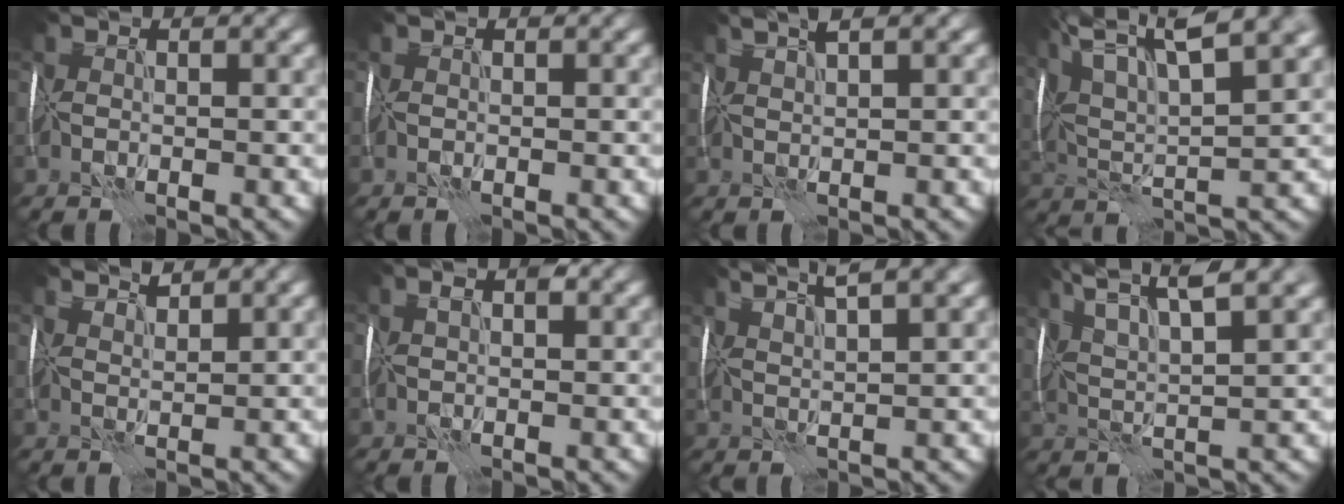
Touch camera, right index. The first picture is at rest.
{"total": 0.0}
{"total": 3.1, "force": [2.2, 0.4, 2.1], "torque": [-0.029, 0.019, 0.036]}
{"total": 11.2, "force": [7.1, 2.7, 8.2], "torque": [-0.139, 0.033, 0.104]}
{"total": 2.5, "force": [2.4, 0.0, 0.3], "torque": [-0.009, 0.006, 0.044]}
{"total": 1.4, "force": [0.5, 0.7, 1.1], "torque": [-0.013, 0.007, 0.005]}
{"total": 6.4, "force": [4.6, 1.3, 4.1], "torque": [-0.047, 0.034, 0.055]}
{"total": 7.9, "force": [5.6, 1.4, 5.5], "torque": [-0.087, 0.027, 0.078]}